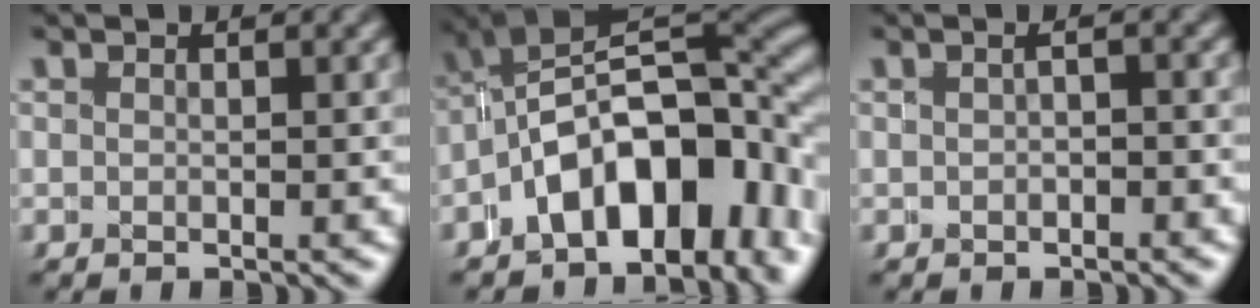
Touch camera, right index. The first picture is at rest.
{"total": 10.3, "force": [-1.4, 6.0, 8.3], "torque": [-0.134, 0.000, -0.029]}
{"total": 0.7, "force": [-0.5, 0.0, 0.5], "torque": [-0.005, 0.003, -0.006]}